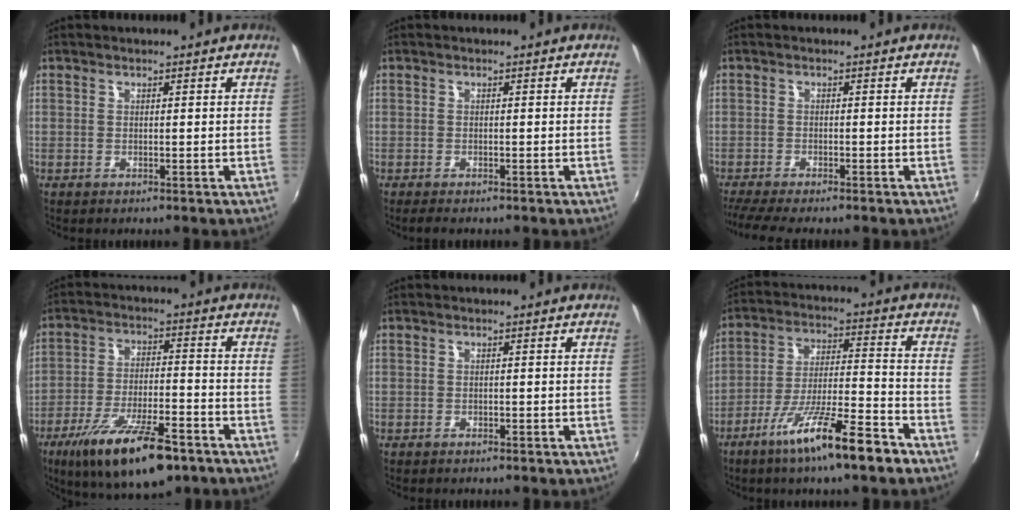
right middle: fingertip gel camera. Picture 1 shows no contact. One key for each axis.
{"total": 1.8, "fx": -1.5, "fy": 0.4, "fz": 0.9, "tx": -0.019, "ty": -0.010, "tz": -0.026}
{"total": 5.9, "fx": -5.1, "fy": 0.2, "fz": 3.0, "tx": -0.077, "ty": -0.025, "tz": -0.089}
{"total": 17.3, "fx": -11.1, "fy": 5.3, "fz": 12.2, "tx": -0.227, "ty": -0.031, "tz": -0.180}
{"total": 1.0, "fx": -0.8, "fy": 0.4, "fz": 0.4, "tx": -0.009, "ty": -0.002, "tz": -0.014}
{"total": 14.2, "fx": -9.4, "fy": 1.3, "fz": 10.6, "tx": -0.202, "ty": -0.018, "tz": -0.162}